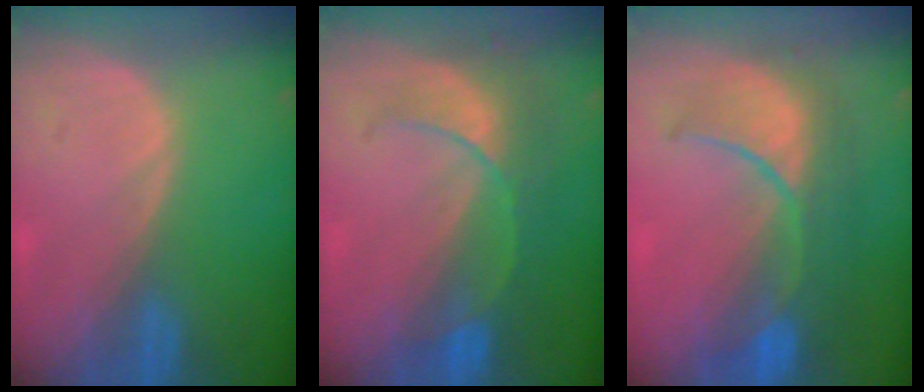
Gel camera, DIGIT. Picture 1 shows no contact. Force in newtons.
{"total": 8.0, "press": 7.1, "slide": 3.8}
{"total": 10.5, "press": 9.2, "slide": 5.0}